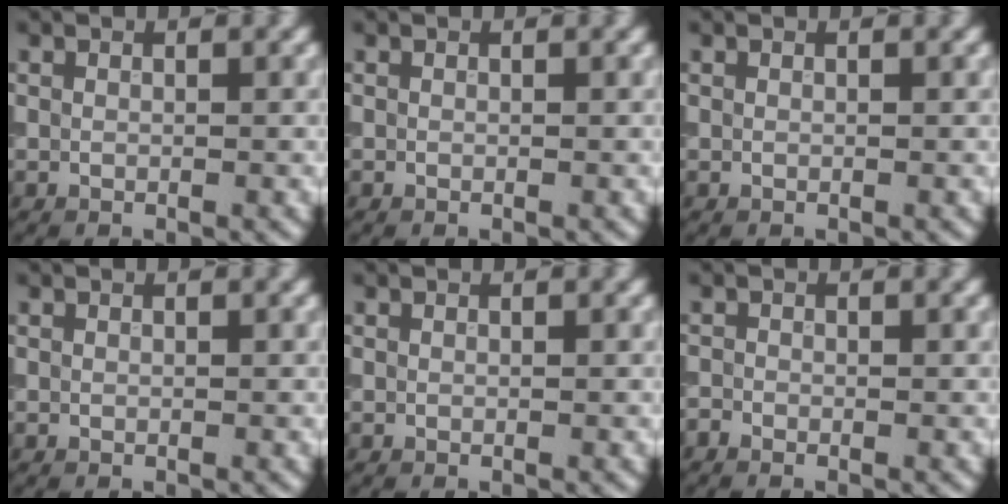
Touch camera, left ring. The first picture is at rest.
{"total": 0.0}
{"total": 0.0}
{"total": 0.0}
{"total": 0.0}
{"total": 0.7, "force": [-0.6, 0.2, 0.2], "torque": [0.000, -0.001, -0.014]}